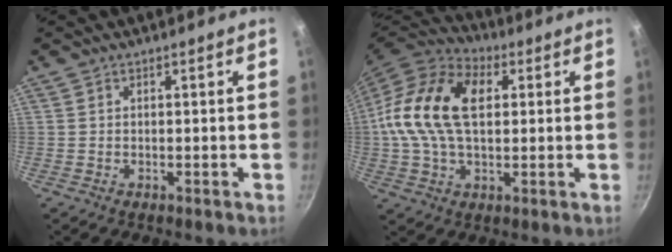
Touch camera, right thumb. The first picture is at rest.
{"total": 18.8, "force": [2.9, 11.6, 14.6], "torque": [-0.267, 0.023, 0.034]}